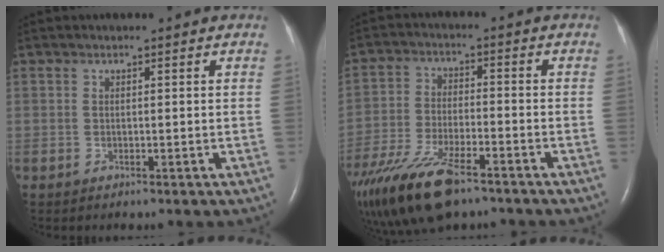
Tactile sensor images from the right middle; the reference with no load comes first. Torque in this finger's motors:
{"motor_torque": [1.09, -1.06, 0.70, 0.21]}